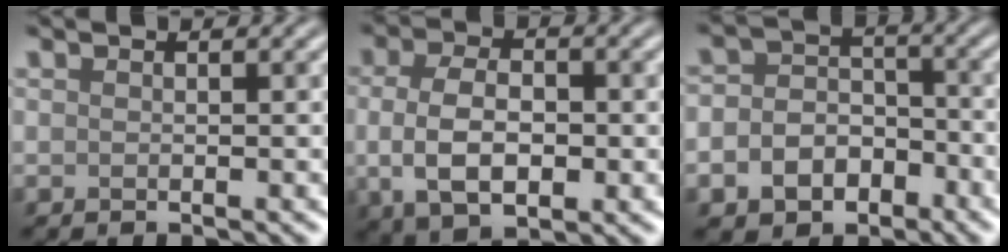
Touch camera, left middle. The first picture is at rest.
{"total": 6.0, "force": [-0.5, 3.4, 4.9], "torque": [-0.096, -0.006, -0.011]}
{"total": 5.9, "force": [-2.6, 4.5, 2.9], "torque": [-0.025, -0.002, -0.047]}